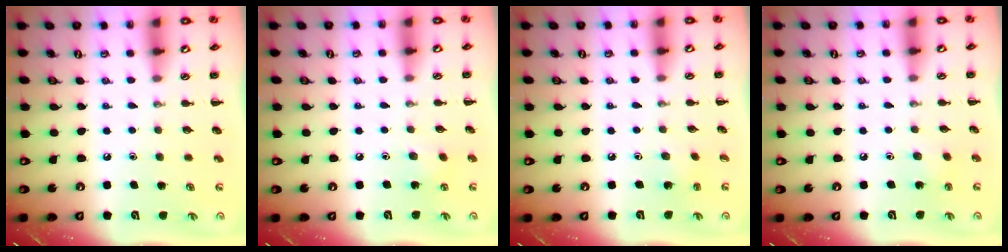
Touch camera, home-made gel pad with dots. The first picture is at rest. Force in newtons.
{"total": 5.5, "press": 5.2, "slide": 1.5}
{"total": 2.4, "press": 2.3, "slide": 0.6}
{"total": 2.2, "press": 2.0, "slide": 0.8}